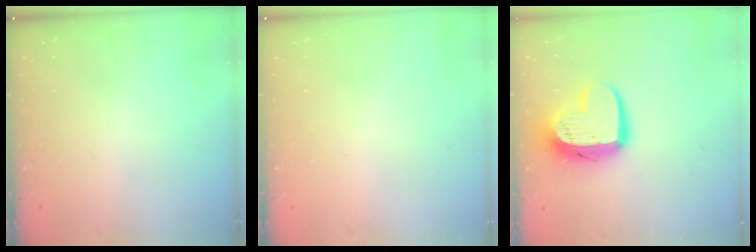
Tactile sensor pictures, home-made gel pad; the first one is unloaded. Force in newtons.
{"total": 0.0}
{"total": 15.1, "press": 15.0, "slide": 1.2}